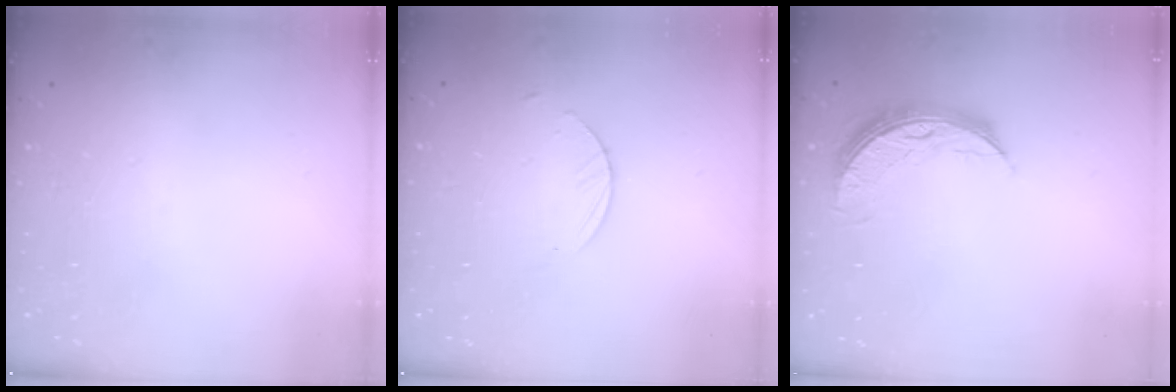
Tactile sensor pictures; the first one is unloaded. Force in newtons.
{"total": 2.1, "press": 2.1, "slide": 0.2}
{"total": 9.3, "press": 9.3, "slide": 0.0}